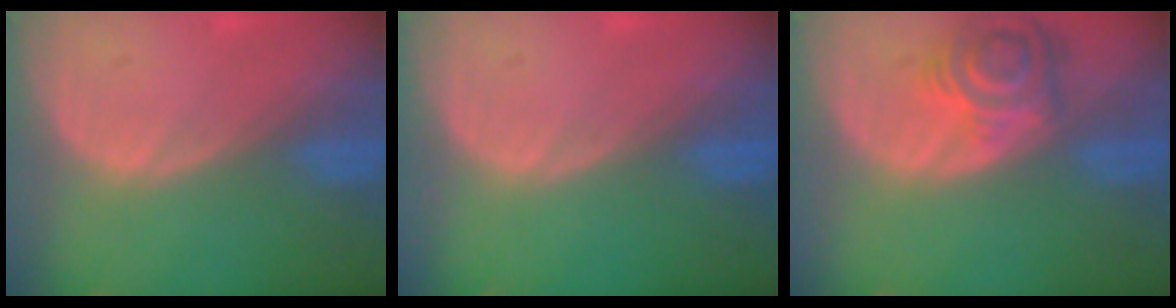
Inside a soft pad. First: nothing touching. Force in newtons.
{"total": 0.0}
{"total": 7.2, "press": 6.6, "slide": 2.8}